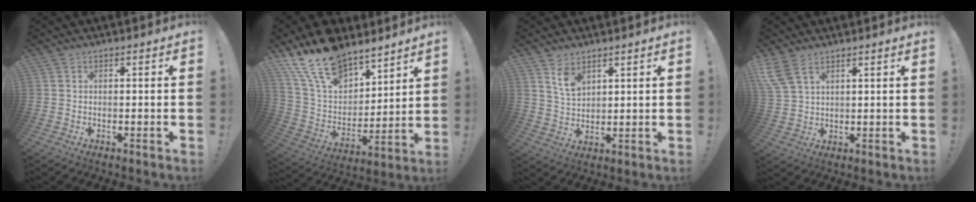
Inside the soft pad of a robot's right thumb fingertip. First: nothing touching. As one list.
[{"total": 18.8, "force": [14.6, 8.8, 7.9], "torque": [-0.167, -0.099, 0.271]}, {"total": 6.7, "force": [4.5, 3.8, 3.2], "torque": [-0.046, -0.025, 0.081]}, {"total": 6.4, "force": [4.7, 2.5, 3.6], "torque": [-0.071, -0.017, 0.094]}]